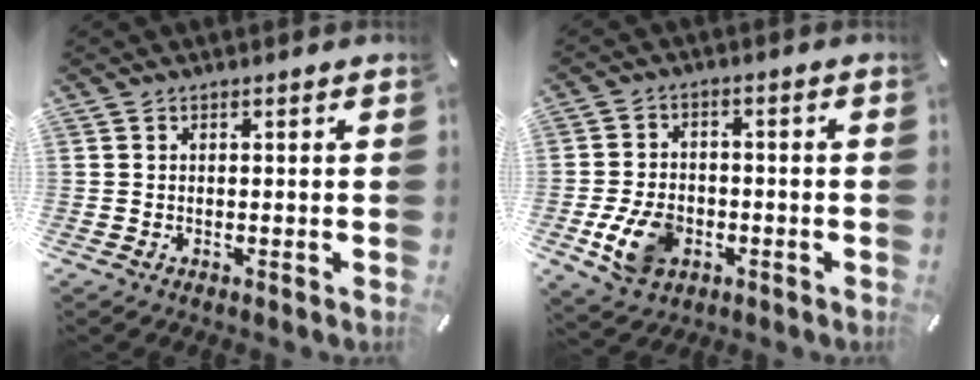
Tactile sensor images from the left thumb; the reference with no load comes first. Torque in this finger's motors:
{"motor_torque": [1.29, 1.43, 0.88, 0.58, 0.36]}